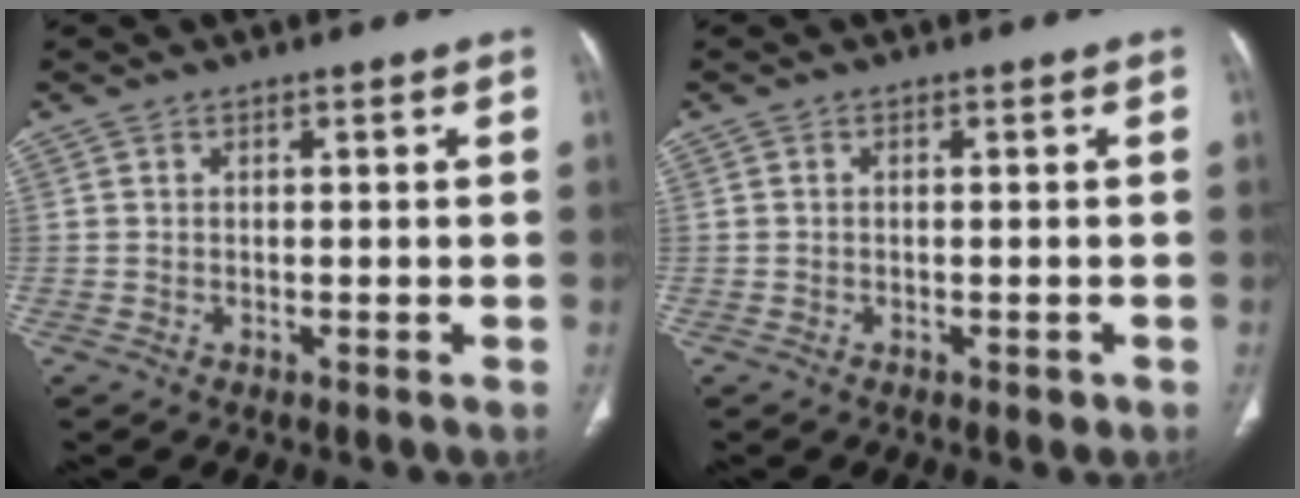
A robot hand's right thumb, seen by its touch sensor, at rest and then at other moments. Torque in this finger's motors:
{"motor_torque": [-0.02, 0.33, -0.37, 0.17, -0.08]}